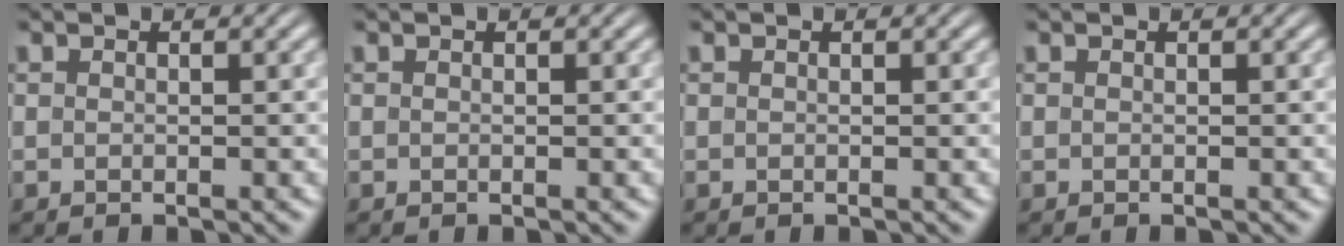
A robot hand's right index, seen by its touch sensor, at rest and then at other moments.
{"total": 0.0}
{"total": 0.0}
{"total": 0.0}